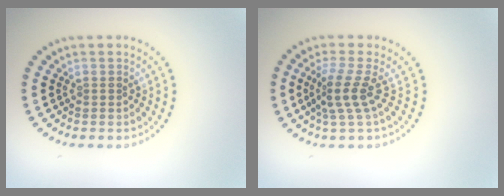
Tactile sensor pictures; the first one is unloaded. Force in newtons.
{"total": 2.9, "press": 2.0, "slide": 2.1}